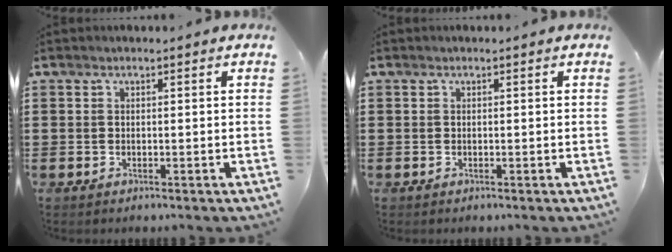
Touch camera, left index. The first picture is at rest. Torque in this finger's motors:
{"motor_torque": [0.16, 0.12, -0.01, -0.01]}